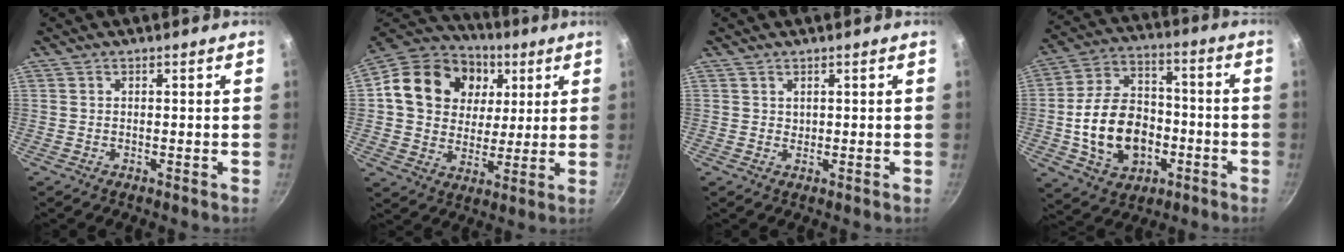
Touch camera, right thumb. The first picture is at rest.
{"total": 20.3, "force": [5.2, 16.5, 10.5], "torque": [-0.168, 0.011, 0.082]}
{"total": 0.8, "force": [0.6, 0.5, 0.2], "torque": [0.001, -0.003, 0.011]}
{"total": 17.7, "force": [-4.1, 12.9, 11.5], "torque": [-0.168, 0.049, -0.059]}